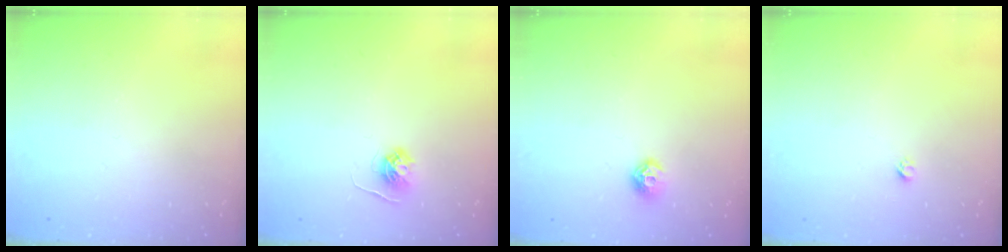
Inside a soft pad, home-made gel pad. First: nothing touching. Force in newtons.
{"total": 4.8, "press": 4.7, "slide": 0.5}
{"total": 8.0, "press": 8.0, "slide": 1.0}
{"total": 1.9, "press": 1.9, "slide": 0.1}